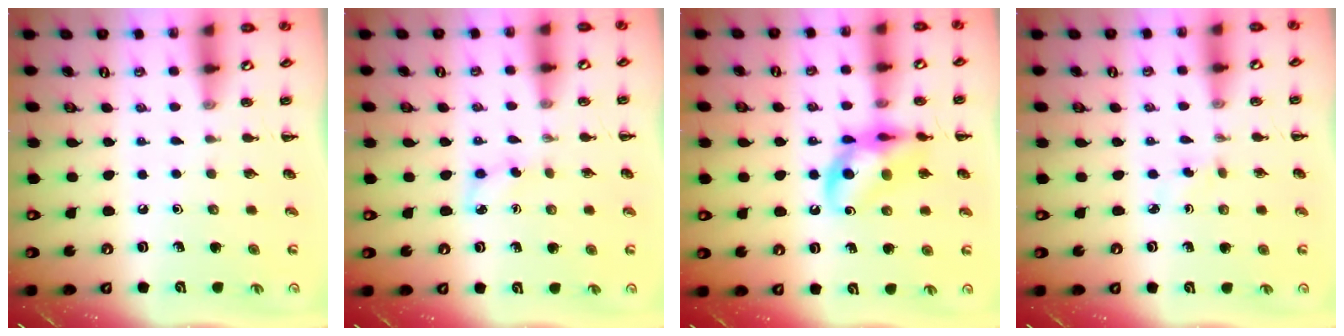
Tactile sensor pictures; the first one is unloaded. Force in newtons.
{"total": 3.2, "press": 3.0, "slide": 1.0}
{"total": 12.6, "press": 12.4, "slide": 2.3}
{"total": 2.3, "press": 2.1, "slide": 0.9}